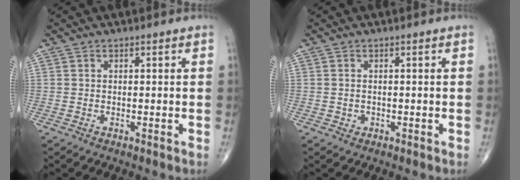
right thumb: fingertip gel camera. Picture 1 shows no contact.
{"total": 0.9, "force": [-0.2, 0.8, 0.3], "torque": [-0.003, 0.002, 0.000]}